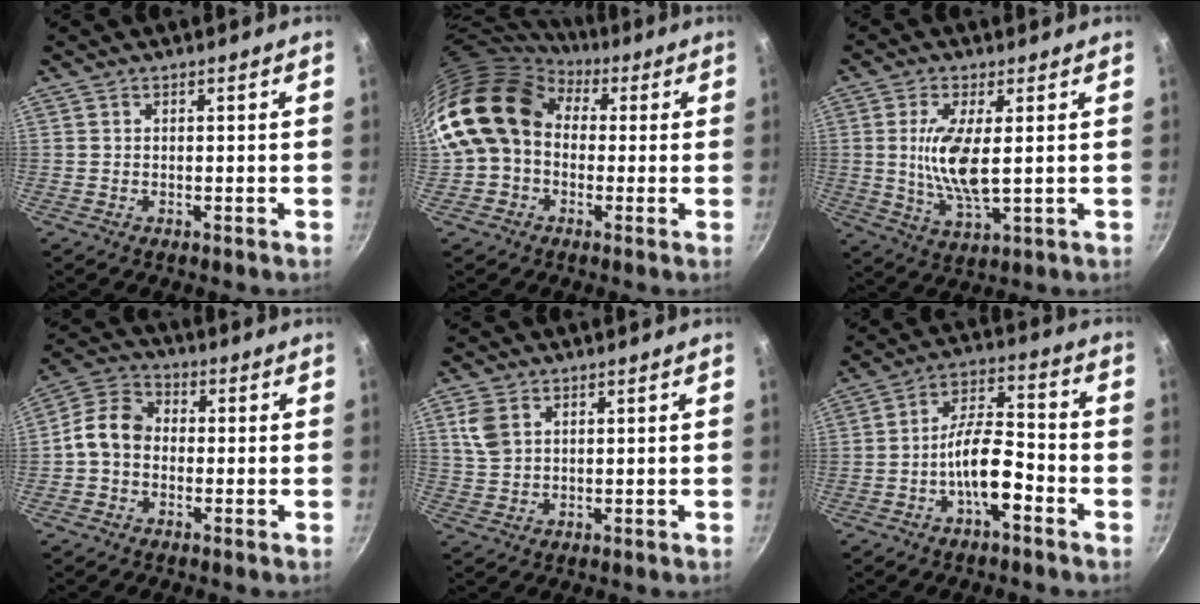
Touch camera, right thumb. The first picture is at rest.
{"total": 14.8, "force": [1.8, 11.6, 9.0], "torque": [-0.137, 0.030, 0.016]}
{"total": 9.8, "force": [1.0, 3.3, 9.2], "torque": [-0.187, -0.013, 0.026]}
{"total": 8.1, "force": [-0.9, 6.4, 4.9], "torque": [-0.070, 0.028, -0.041]}
{"total": 5.5, "force": [2.2, 3.7, 3.3], "torque": [-0.068, -0.001, 0.049]}
{"total": 10.3, "force": [-4.4, 4.0, 8.4], "torque": [-0.135, 0.047, -0.083]}